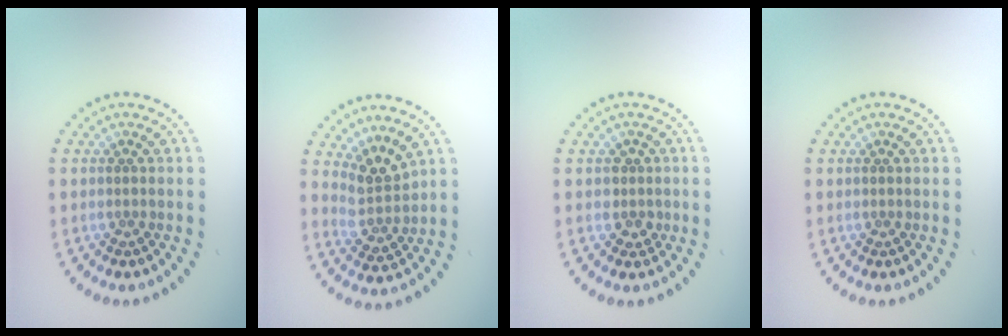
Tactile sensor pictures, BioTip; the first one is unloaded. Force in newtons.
{"total": 3.1, "press": 2.2, "slide": 2.2}
{"total": 1.6, "press": 1.3, "slide": 0.9}
{"total": 0.0}